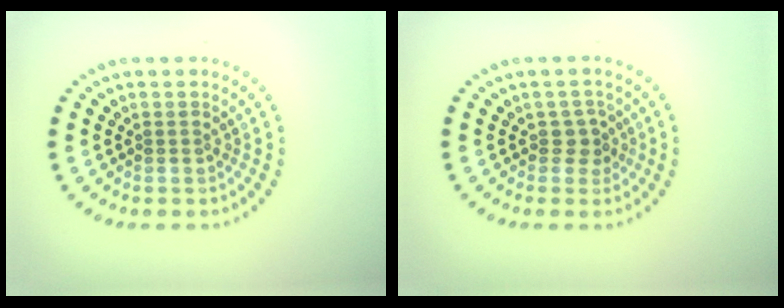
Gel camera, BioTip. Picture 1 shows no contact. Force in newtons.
{"total": 1.6, "press": 1.3, "slide": 0.9}